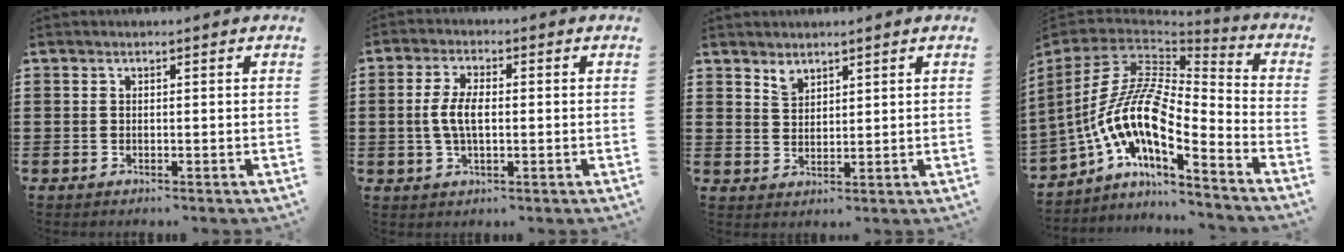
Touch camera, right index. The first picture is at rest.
{"total": 5.0, "force": [-0.2, 2.2, 4.4], "torque": [-0.105, -0.002, -0.012]}
{"total": 2.4, "force": [2.0, 1.2, 0.5], "torque": [-0.014, 0.002, 0.039]}
{"total": 13.2, "force": [-4.6, 5.3, 11.2], "torque": [-0.265, -0.018, -0.108]}